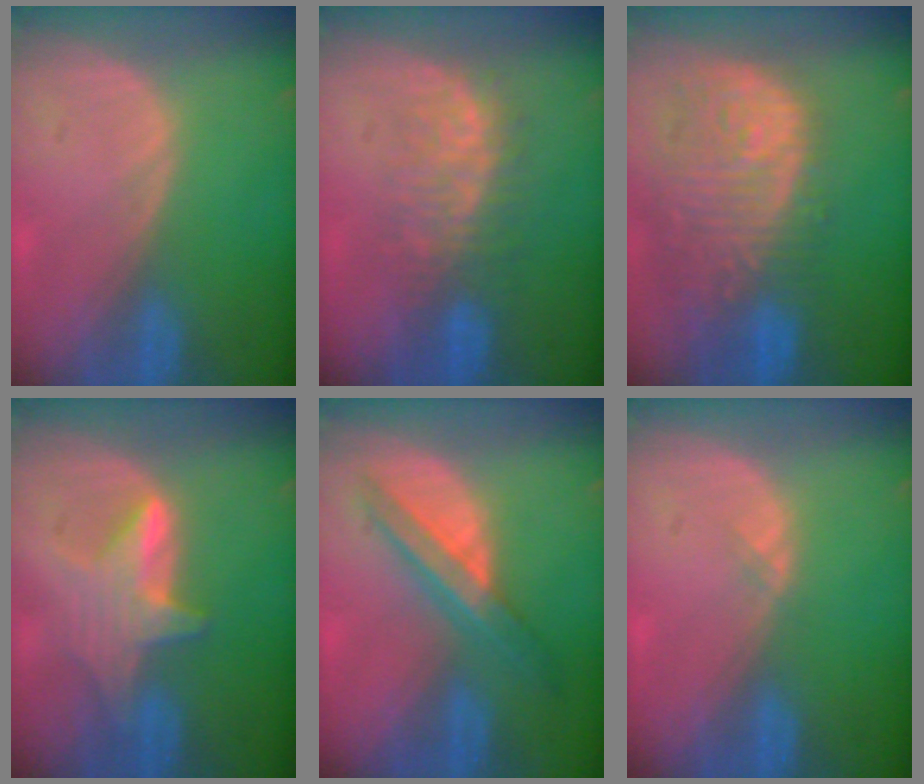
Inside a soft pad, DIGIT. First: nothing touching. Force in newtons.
{"total": 6.7, "press": 6.6, "slide": 1.2}
{"total": 13.4, "press": 11.3, "slide": 7.3}
{"total": 6.0, "press": 5.9, "slide": 0.6}
{"total": 7.2, "press": 6.1, "slide": 3.8}
{"total": 0.8, "press": 0.5, "slide": 0.6}